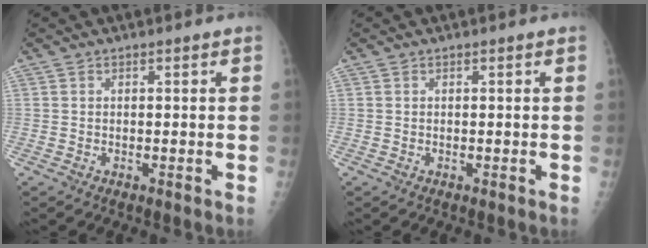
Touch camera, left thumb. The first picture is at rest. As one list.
[{"total": 0.0}]